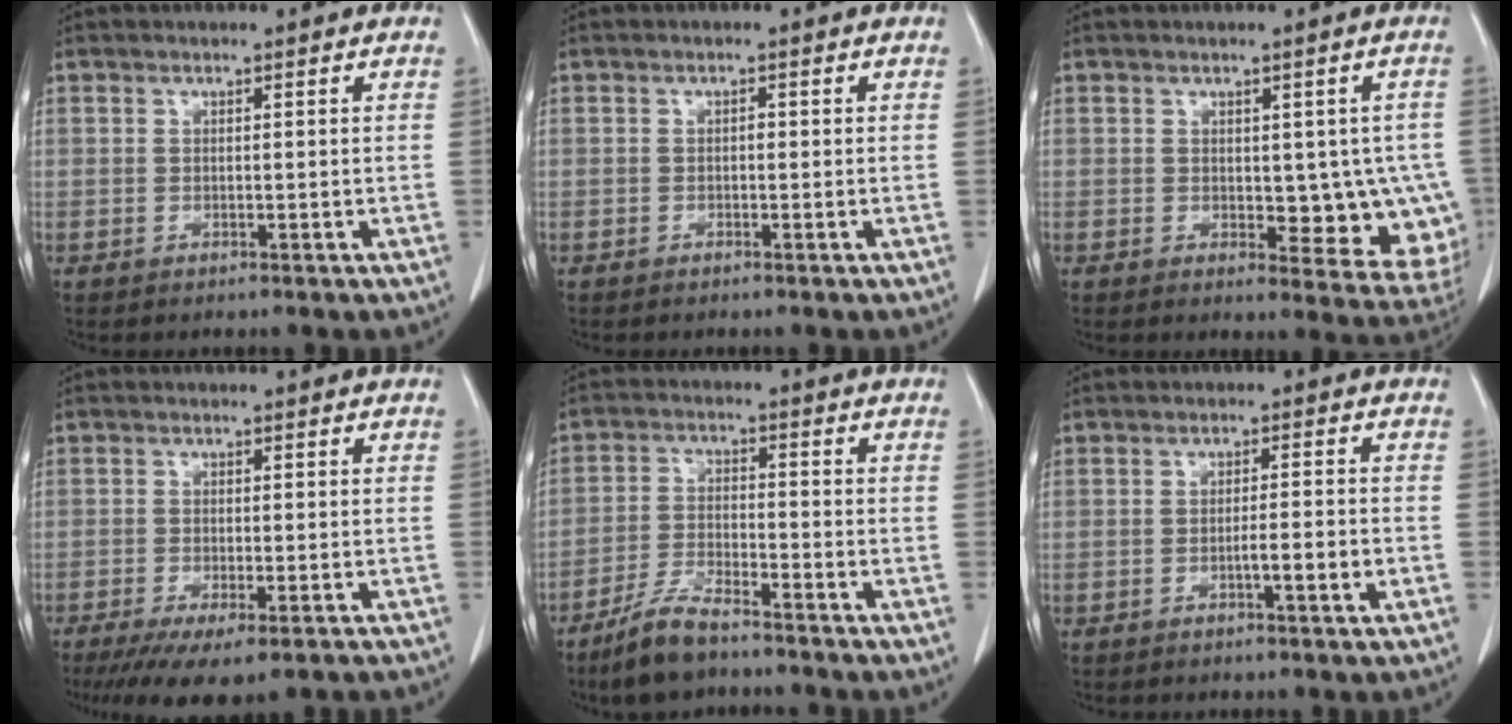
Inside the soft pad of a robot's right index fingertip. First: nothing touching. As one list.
[{"total": 0.6, "force": [-0.1, 0.3, 0.5], "torque": [-0.007, 0.002, -0.003]}, {"total": 10.1, "force": [-0.5, 5.1, 8.7], "torque": [-0.080, -0.002, 0.005]}, {"total": 10.7, "force": [-7.9, 2.4, 6.8], "torque": [-0.097, -0.019, -0.118]}, {"total": 7.2, "force": [-5.9, 1.4, 4.0], "torque": [-0.087, -0.016, -0.114]}, {"total": 3.6, "force": [-1.3, 0.1, 3.4], "torque": [-0.052, -0.001, -0.020]}]